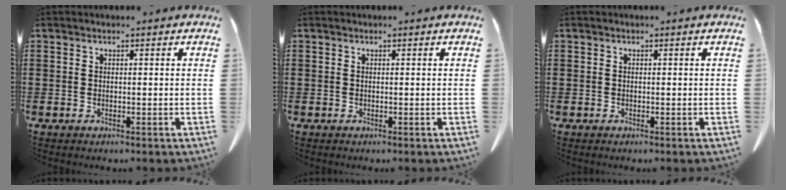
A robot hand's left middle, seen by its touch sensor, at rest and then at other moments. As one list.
[{"total": 0.0}, {"total": 0.0}]